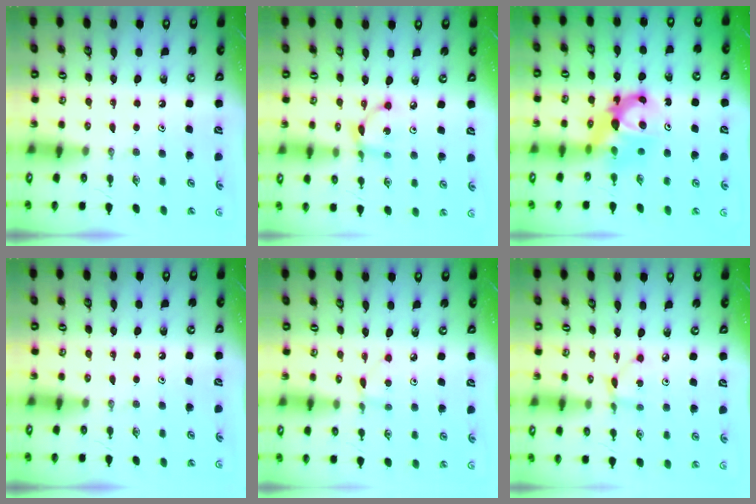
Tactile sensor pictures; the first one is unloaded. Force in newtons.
{"total": 6.2, "press": 6.2, "slide": 0.6}
{"total": 7.3, "press": 7.3, "slide": 0.5}
{"total": 0.0}
{"total": 2.5, "press": 2.5, "slide": 0.3}
{"total": 3.6, "press": 3.6, "slide": 0.4}